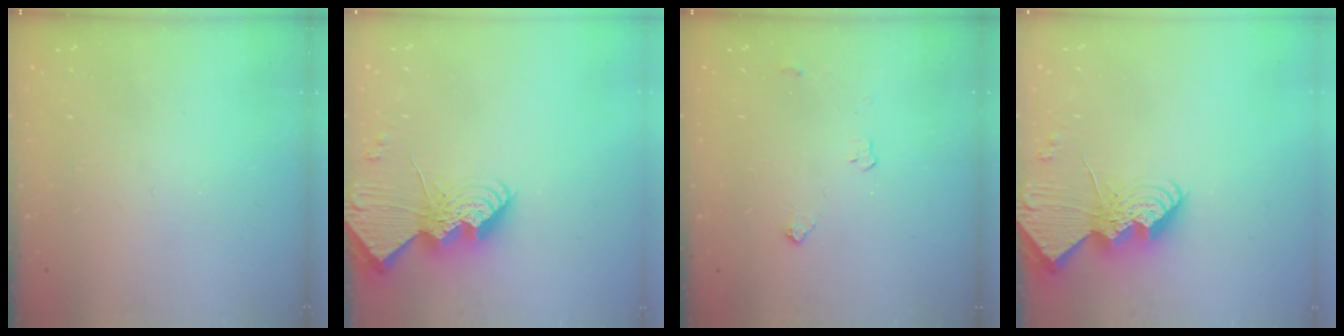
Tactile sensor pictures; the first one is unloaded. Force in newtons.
{"total": 13.7, "press": 13.7, "slide": 1.2}
{"total": 3.3, "press": 3.3, "slide": 0.6}
{"total": 13.7, "press": 13.7, "slide": 1.2}